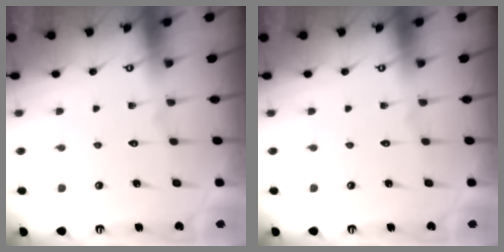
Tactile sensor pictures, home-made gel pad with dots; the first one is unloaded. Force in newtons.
{"total": 0.0}